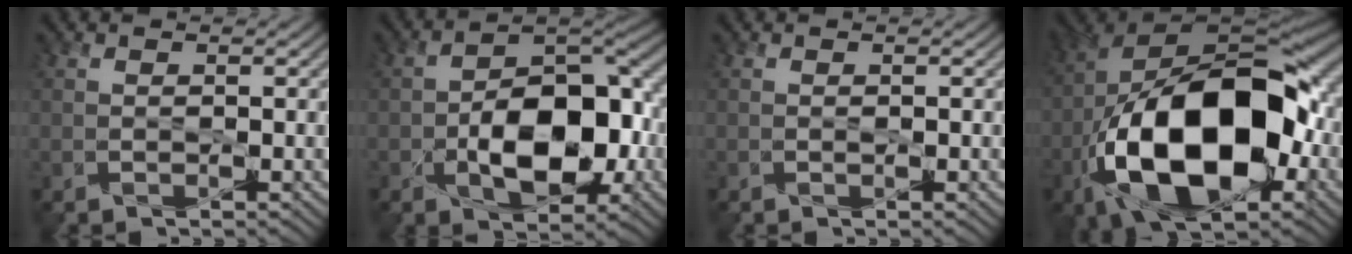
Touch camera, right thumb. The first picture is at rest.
{"total": 11.0, "force": [-2.9, 6.1, 8.7], "torque": [-0.134, -0.007, -0.039]}
{"total": 0.0}
{"total": 19.2, "force": [-5.8, 9.8, 15.5], "torque": [-0.305, -0.016, -0.099]}